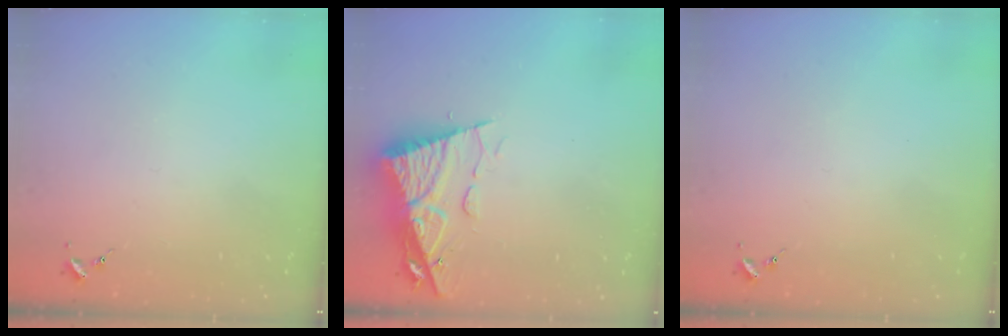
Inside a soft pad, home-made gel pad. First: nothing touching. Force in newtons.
{"total": 10.3, "press": 10.3, "slide": 1.1}
{"total": 0.0}